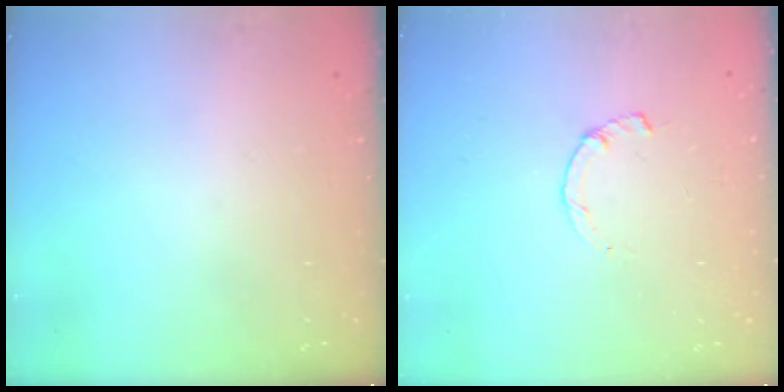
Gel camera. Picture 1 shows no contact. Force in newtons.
{"total": 2.2, "press": 2.2, "slide": 0.2}